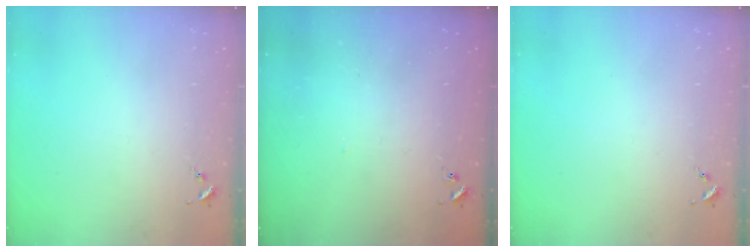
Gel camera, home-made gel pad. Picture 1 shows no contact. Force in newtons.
{"total": 2.9, "press": 2.9, "slide": 0.2}
{"total": 0.0}